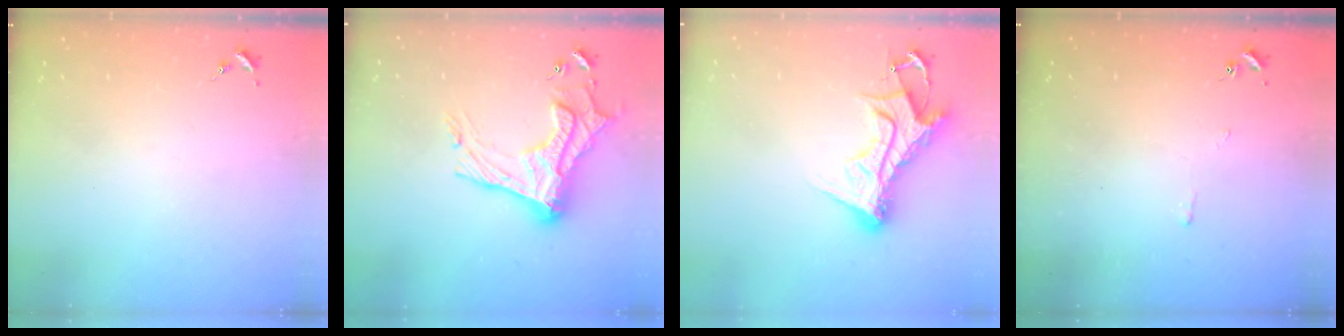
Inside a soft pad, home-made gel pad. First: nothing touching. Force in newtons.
{"total": 19.3, "press": 19.3, "slide": 1.3}
{"total": 12.6, "press": 12.5, "slide": 1.4}
{"total": 2.5, "press": 2.5, "slide": 0.5}